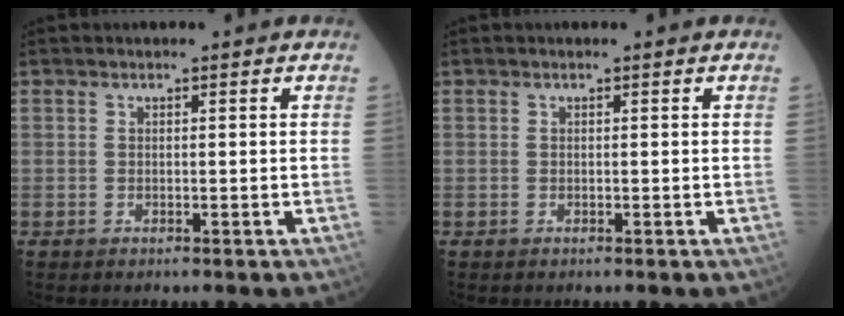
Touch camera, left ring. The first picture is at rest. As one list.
[{"total": 0.0}]